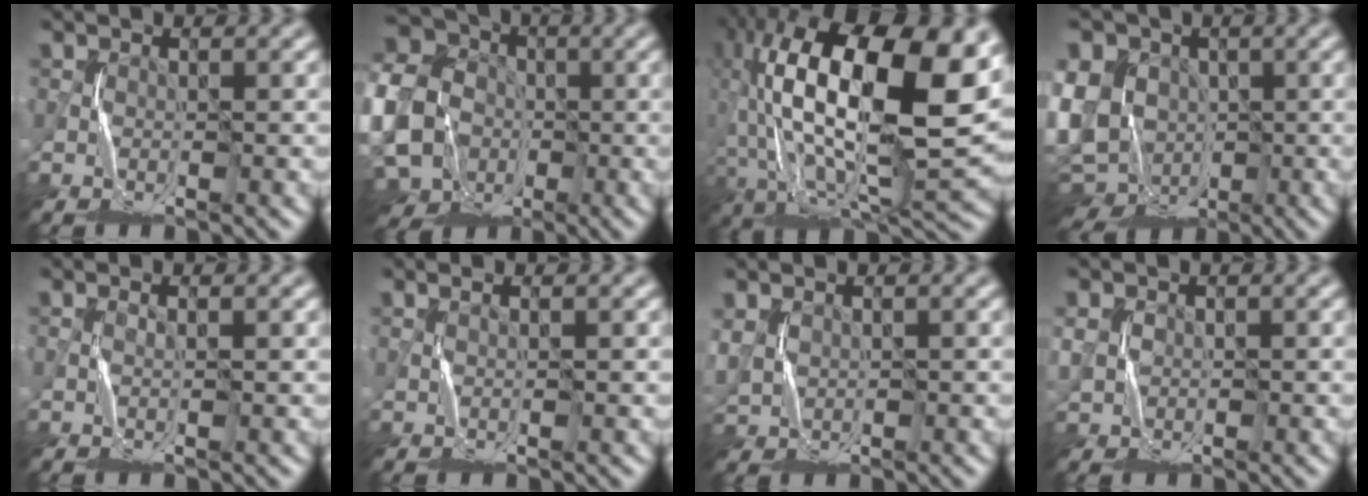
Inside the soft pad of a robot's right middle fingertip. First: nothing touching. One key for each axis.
{"total": 16.6, "fx": -4.2, "fy": 13.6, "fz": 8.4, "tx": -0.206, "ty": -0.010, "tz": -0.099}
{"total": 19.7, "fx": 3.6, "fy": 8.4, "fz": 17.4, "tx": -0.335, "ty": 0.024, "tz": 0.064}
{"total": 12.8, "fx": -2.3, "fy": 10.2, "fz": 7.4, "tx": -0.144, "ty": 0.000, "tz": -0.046}
{"total": 0.6, "fx": 0.2, "fy": -0.4, "fz": 0.4, "tx": -0.013, "ty": 0.002, "tz": 0.004}
{"total": 0.7, "fx": 0.5, "fy": -0.4, "fz": 0.4, "tx": -0.013, "ty": 0.000, "tz": 0.007}
{"total": 2.2, "fx": 0.6, "fy": 1.8, "fz": 1.0, "tx": -0.039, "ty": -0.001, "tz": 0.020}
{"total": 2.3, "fx": 0.3, "fy": 2.2, "fz": 0.6, "tx": -0.021, "ty": -0.001, "tz": 0.007}